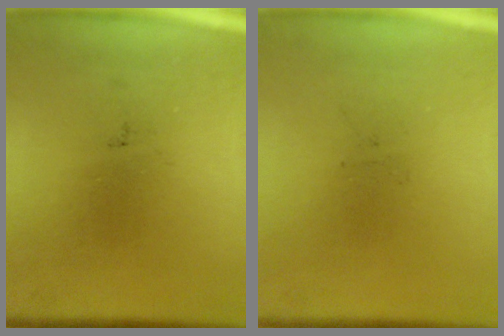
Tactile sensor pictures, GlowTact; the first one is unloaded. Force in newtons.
{"total": 0.0}